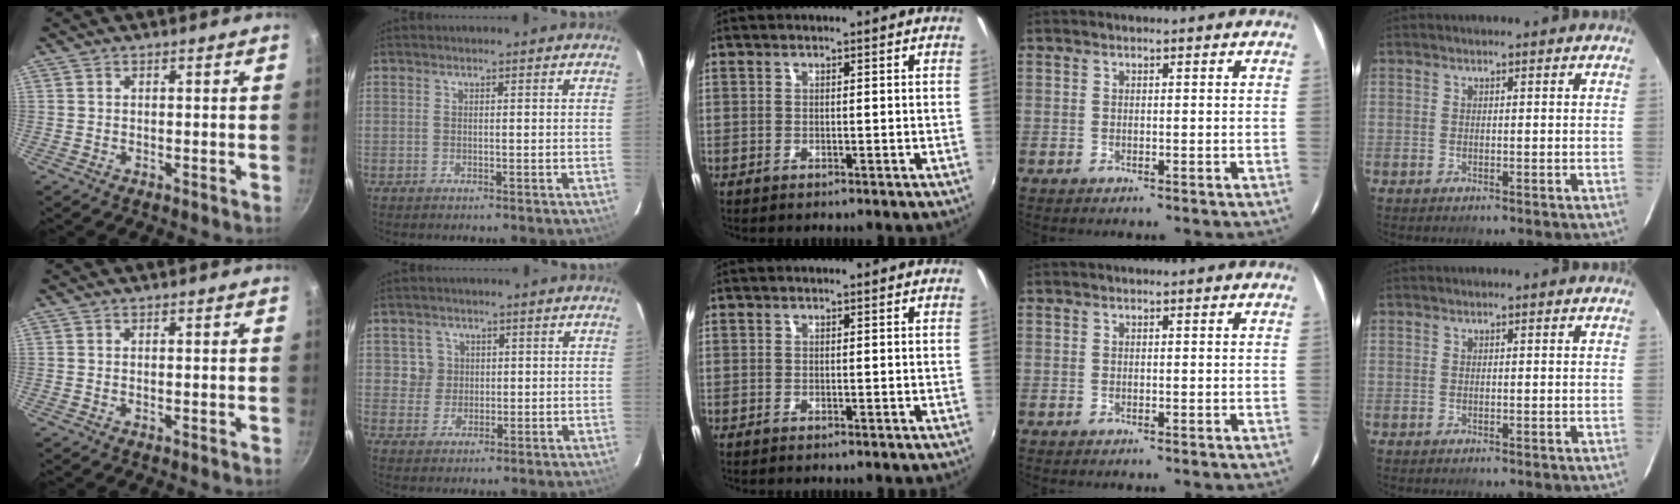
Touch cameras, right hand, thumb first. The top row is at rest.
{"index": {"total": 3.7, "force": [0.8, 3.6, 0.1], "torque": [0.013, 0.019, 0.013]}}